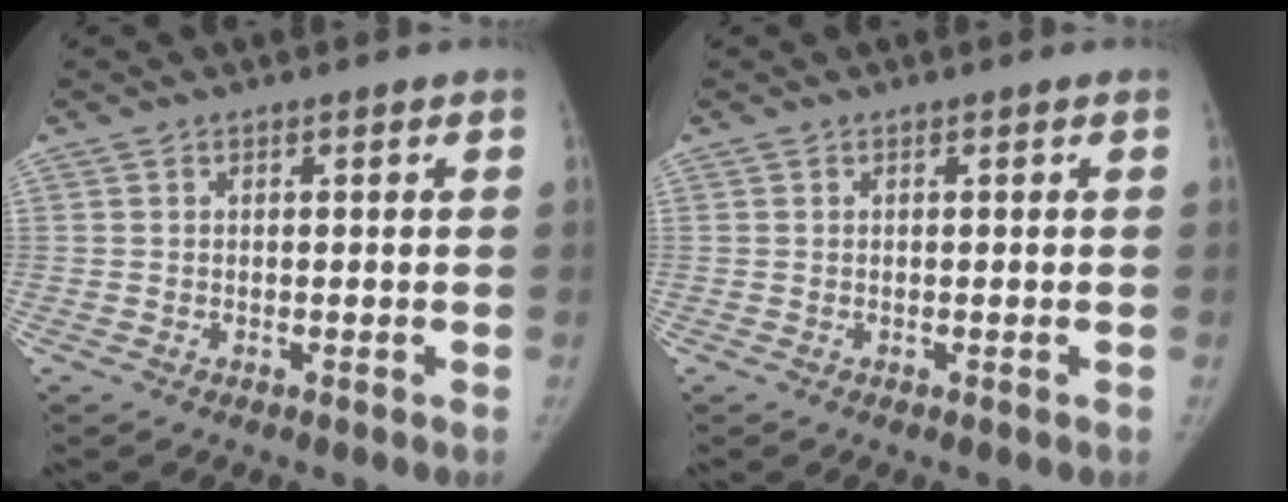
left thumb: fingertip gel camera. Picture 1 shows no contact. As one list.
[{"total": 0.0}]